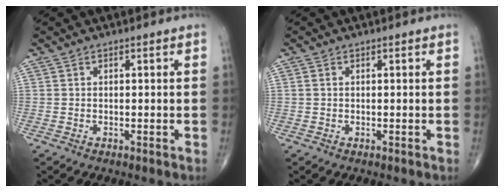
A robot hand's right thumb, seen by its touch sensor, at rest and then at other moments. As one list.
[{"total": 0.6, "force": [0.1, 0.5, 0.4], "torque": [-0.012, 0.001, 0.003]}]